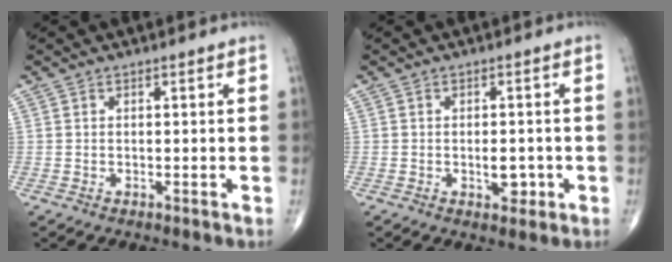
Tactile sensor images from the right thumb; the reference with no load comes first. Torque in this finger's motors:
{"motor_torque": [2.58, 2.43, 1.06, -1.19, 0.35]}